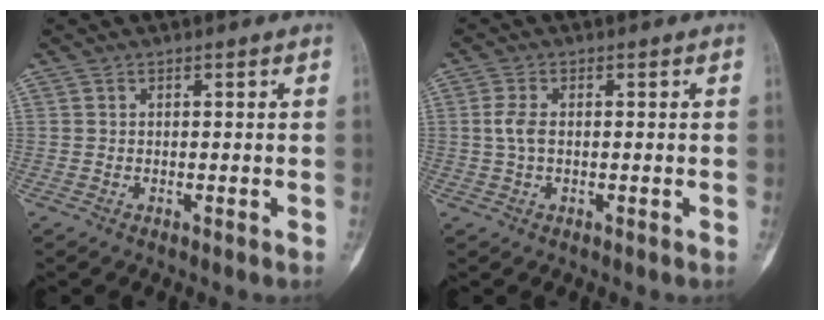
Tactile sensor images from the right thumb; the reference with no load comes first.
{"total": 2.9, "force": [0.1, 1.5, 2.5], "torque": [-0.060, 0.005, -0.002]}